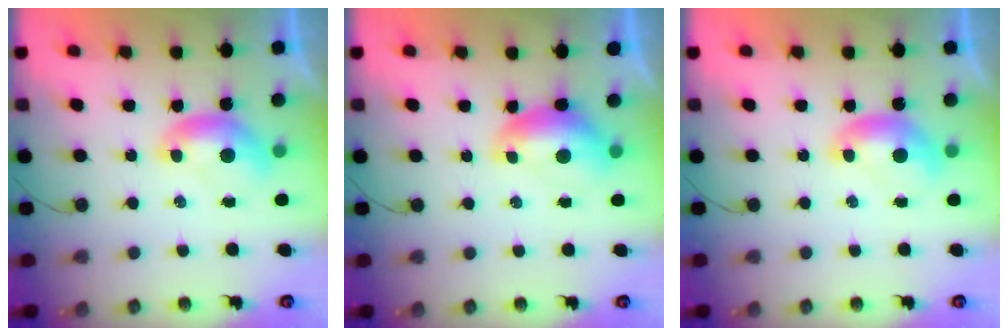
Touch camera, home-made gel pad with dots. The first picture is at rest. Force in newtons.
{"total": 0.9, "press": 0.7, "slide": 0.5}
{"total": 0.0}